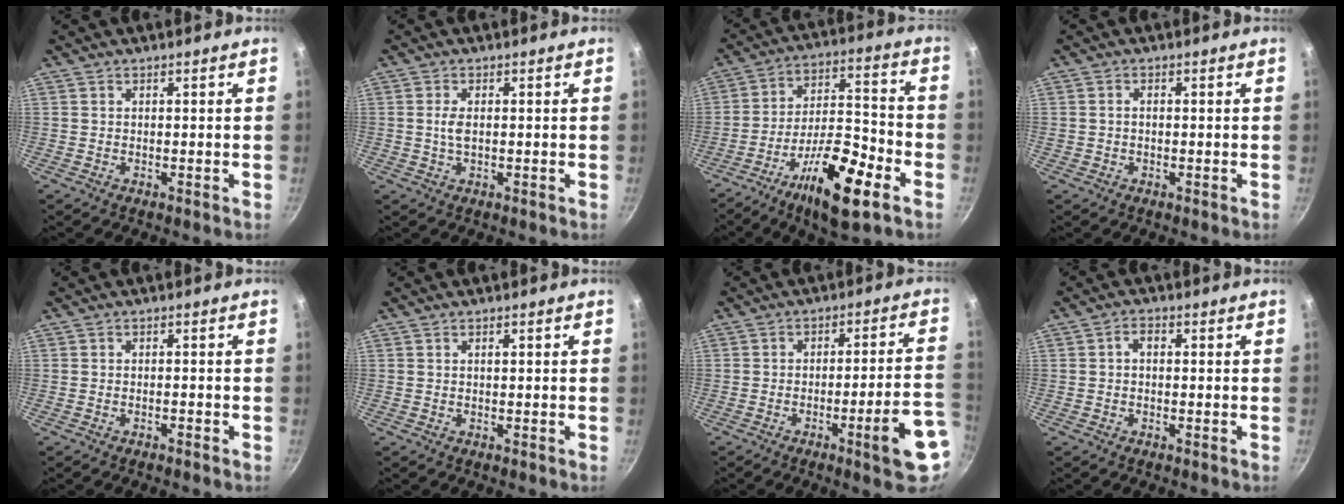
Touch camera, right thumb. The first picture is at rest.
{"total": 2.5, "force": [0.2, 1.3, 2.1], "torque": [-0.042, 0.001, 0.004]}
{"total": 18.3, "force": [-9.4, 5.8, 14.7], "torque": [-0.233, 0.051, -0.161]}
{"total": 1.1, "force": [-0.1, 0.9, 0.6], "torque": [-0.011, 0.006, 0.000]}
{"total": 0.9, "force": [-0.8, 0.2, 0.5], "torque": [-0.014, 0.008, -0.011]}
{"total": 0.7, "force": [0.3, 0.3, 0.5], "torque": [-0.008, 0.003, 0.005]}
{"total": 11.6, "force": [-5.3, 1.7, 10.2], "torque": [-0.128, 0.039, -0.068]}
{"total": 2.2, "force": [0.1, 1.5, 1.5], "torque": [-0.023, 0.008, -0.001]}